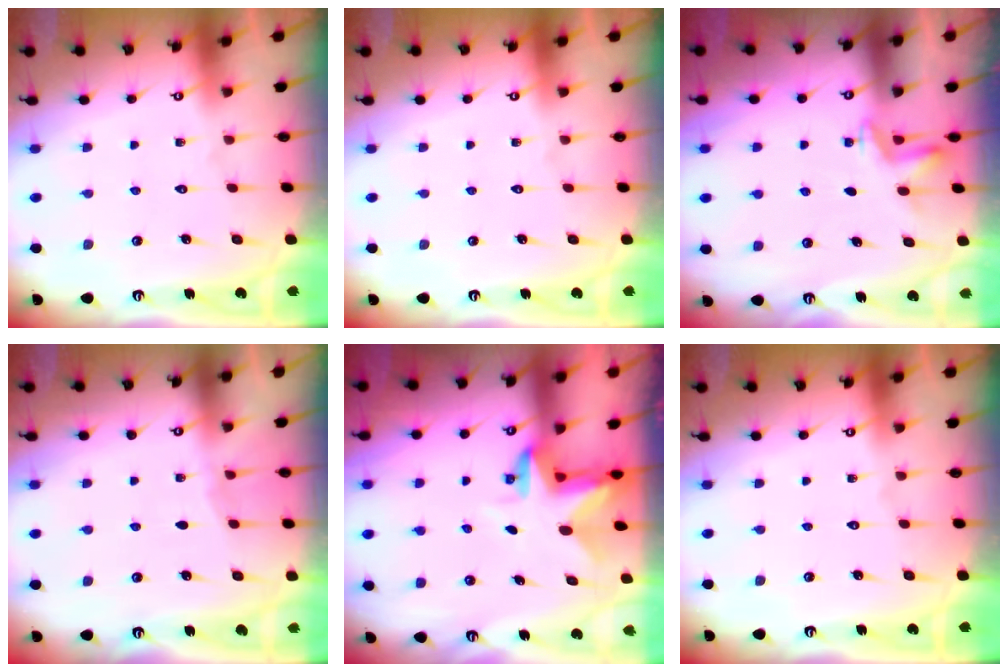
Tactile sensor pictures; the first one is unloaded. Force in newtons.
{"total": 0.0}
{"total": 2.8, "press": 2.7, "slide": 0.9}
{"total": 3.2, "press": 3.2, "slide": 0.5}
{"total": 3.0, "press": 3.0, "slide": 0.4}
{"total": 0.0}